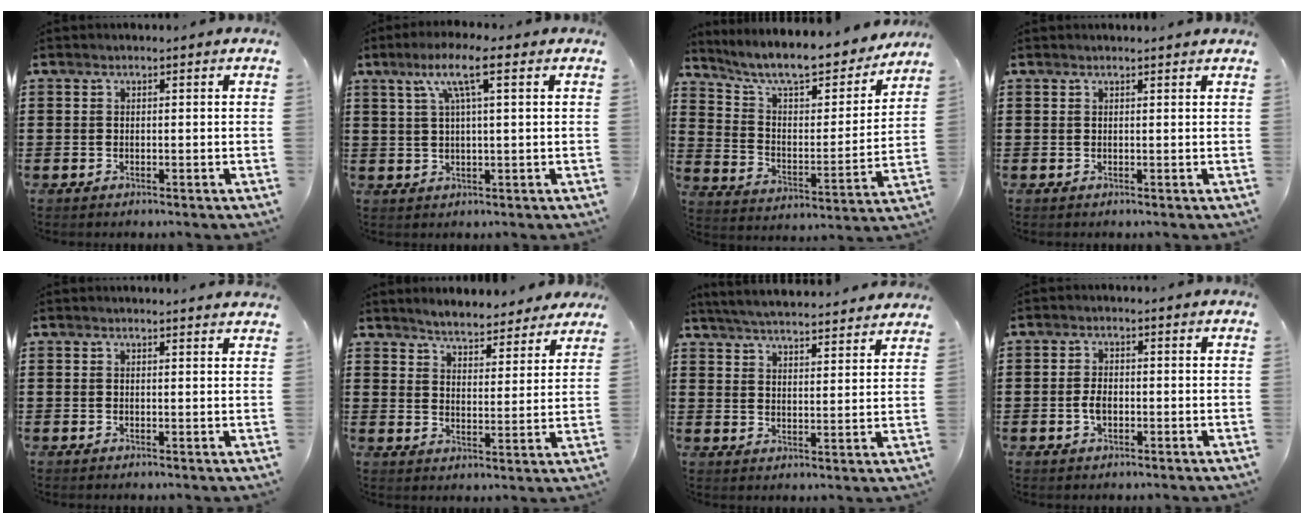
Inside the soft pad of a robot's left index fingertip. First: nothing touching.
{"total": 6.6, "force": [2.8, 0.7, 5.9], "torque": [-0.121, 0.005, 0.043]}
{"total": 9.6, "force": [8.4, 1.2, 4.5], "torque": [-0.114, -0.058, 0.141]}
{"total": 0.5, "force": [0.5, 0.0, 0.1], "torque": [-0.002, -0.003, 0.010]}
{"total": 1.2, "force": [1.1, -0.1, 0.2], "torque": [-0.006, -0.002, 0.022]}
{"total": 4.1, "force": [4.1, 0.1, -0.1], "torque": [-0.021, -0.026, 0.071]}
{"total": 5.0, "force": [4.9, -0.5, 0.7], "torque": [-0.036, -0.032, 0.084]}
{"total": 2.5, "force": [-0.5, 1.4, 2.0], "torque": [-0.047, -0.001, -0.012]}